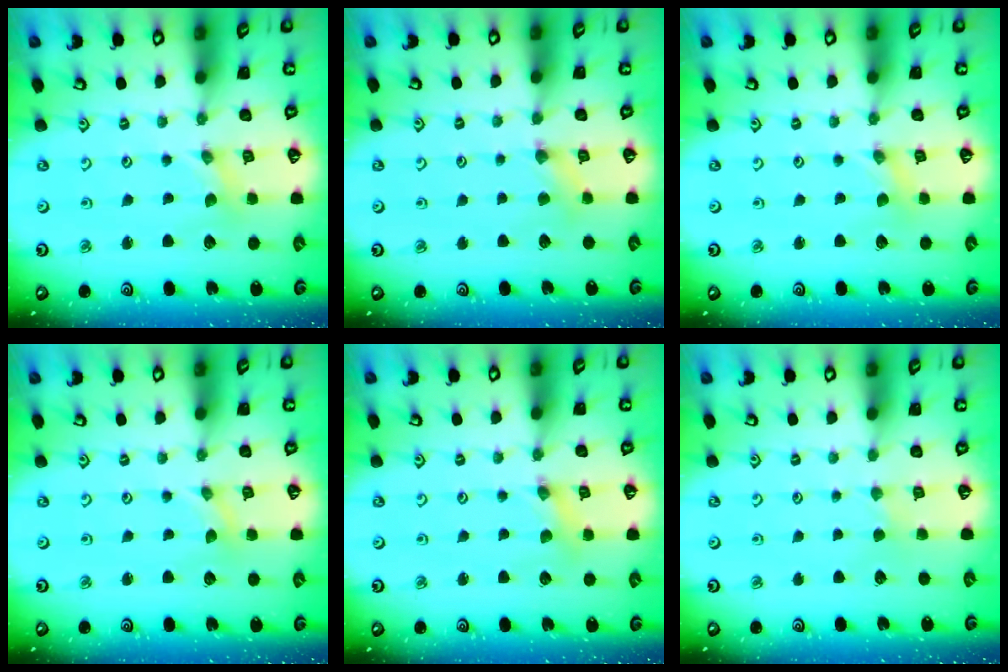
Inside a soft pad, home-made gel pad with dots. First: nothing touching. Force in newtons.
{"total": 3.3, "press": 3.3, "slide": 0.4}
{"total": 0.0}
{"total": 0.0}
{"total": 1.8, "press": 1.8, "slide": 0.3}
{"total": 1.2, "press": 1.1, "slide": 0.3}